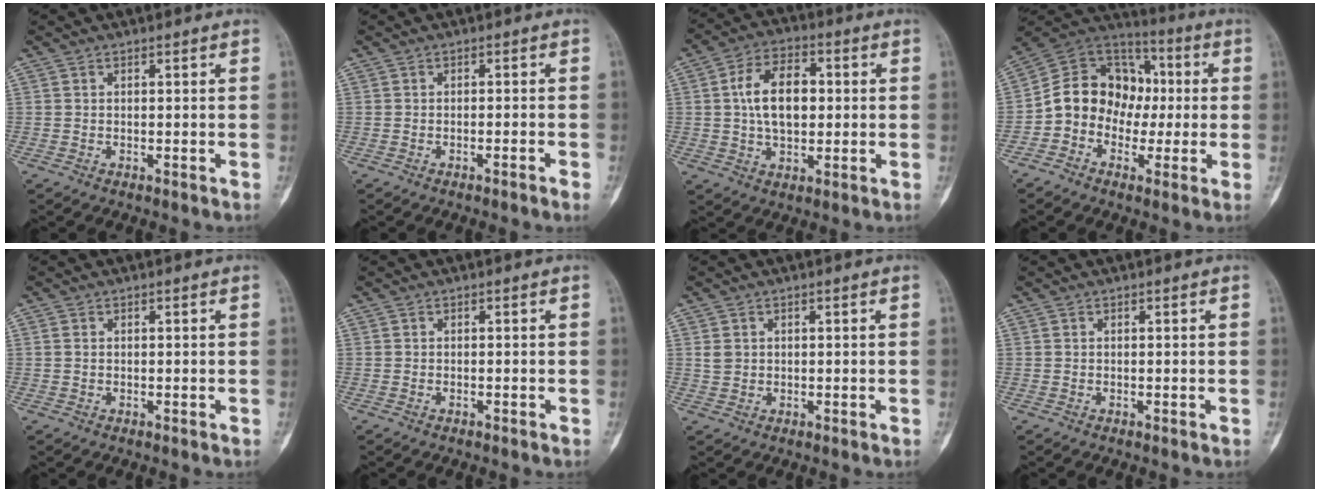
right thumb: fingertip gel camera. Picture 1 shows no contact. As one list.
[{"total": 1.5, "force": [-1.0, -0.1, 1.1], "torque": [-0.026, 0.006, -0.014]}, {"total": 11.4, "force": [1.1, 7.0, 9.0], "torque": [-0.143, 0.013, 0.018]}, {"total": 14.7, "force": [-1.6, 12.4, 7.7], "torque": [-0.092, 0.047, -0.039]}, {"total": 0.6, "force": [0.1, 0.4, 0.4], "torque": [-0.009, 0.002, 0.002]}, {"total": 0.0}, {"total": 1.9, "force": [0.5, 1.6, 0.8], "torque": [-0.012, 0.001, 0.014]}, {"total": 0.0}]